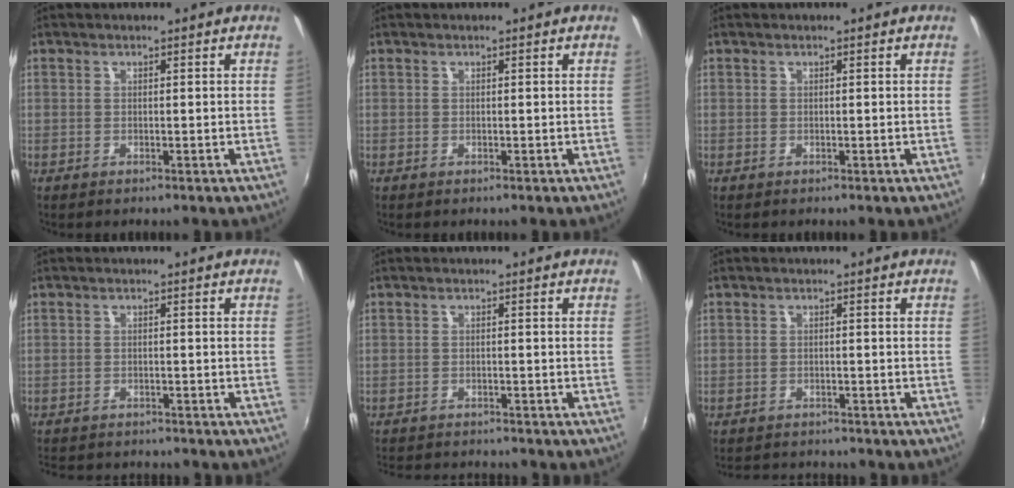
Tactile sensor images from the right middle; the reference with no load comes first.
{"total": 0.0}
{"total": 0.0}
{"total": 7.7, "force": [-7.1, 1.8, 2.4], "torque": [-0.062, -0.016, -0.106]}
{"total": 7.8, "force": [-7.4, 1.4, 2.3], "torque": [-0.061, -0.015, -0.112]}
{"total": 4.4, "force": [-4.1, 1.5, 0.7], "torque": [-0.026, 0.002, -0.066]}